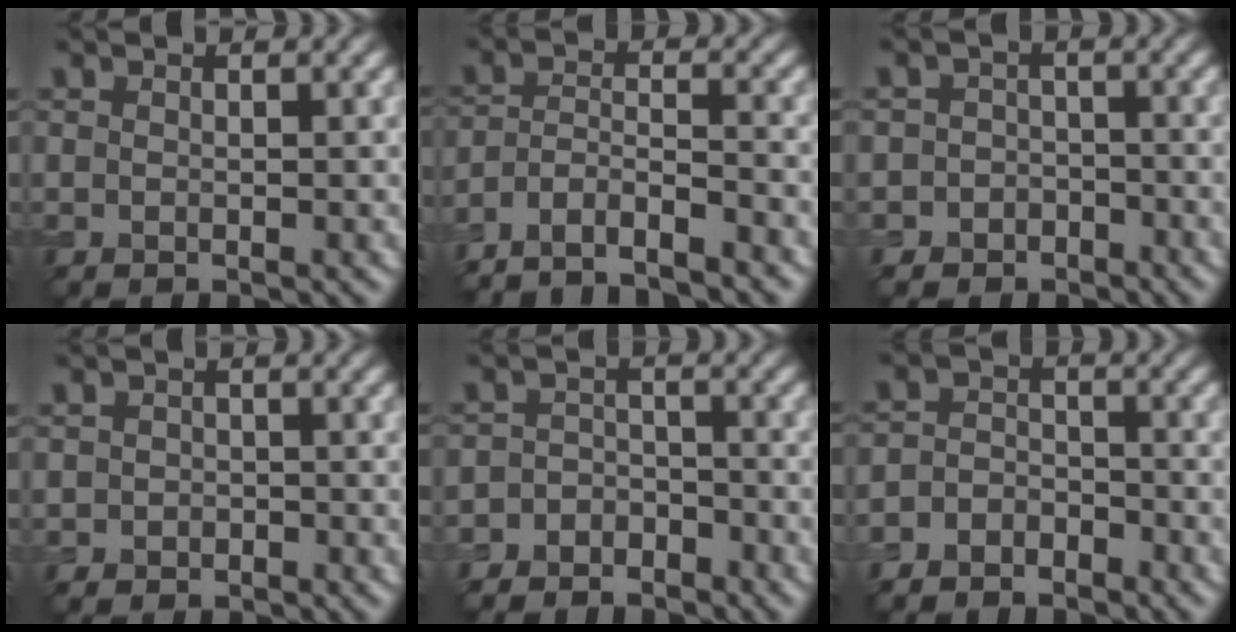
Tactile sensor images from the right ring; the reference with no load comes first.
{"total": 5.8, "force": [-5.2, 1.1, 2.4], "torque": [-0.042, -0.004, -0.096]}
{"total": 3.8, "force": [-2.0, 3.2, -0.1], "torque": [0.046, 0.002, -0.048]}
{"total": 1.2, "force": [-0.4, 1.1, 0.2], "torque": [0.008, 0.000, -0.009]}
{"total": 4.5, "force": [-3.8, 2.4, 0.2], "torque": [0.025, 0.005, -0.065]}
{"total": 3.4, "force": [-2.8, 2.0, 0.6], "torque": [0.002, 0.006, -0.060]}